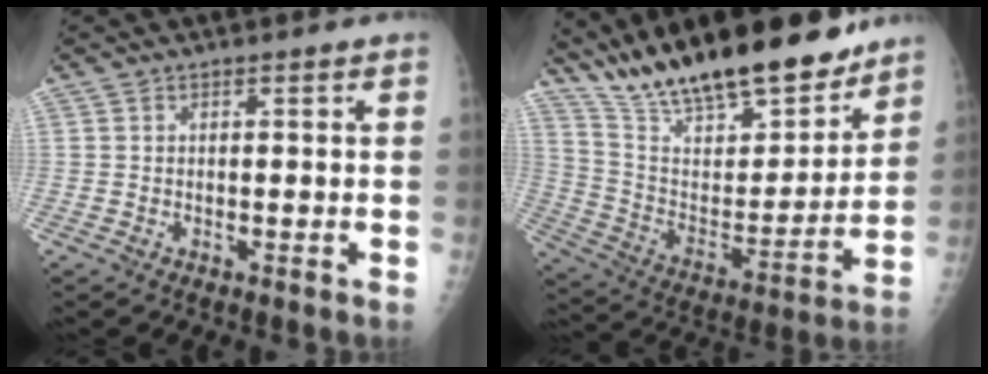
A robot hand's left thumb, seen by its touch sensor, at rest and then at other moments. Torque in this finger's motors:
{"motor_torque": [1.94, 0.95, 1.43, -1.34, 0.13]}